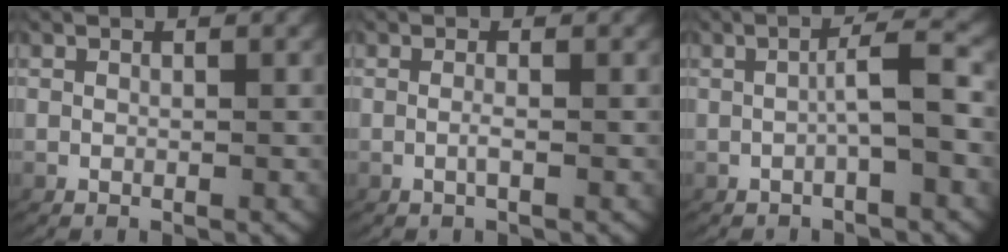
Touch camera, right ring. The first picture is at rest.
{"total": 1.0, "force": [-0.5, 0.0, 0.9], "torque": [-0.022, -0.003, -0.009]}
{"total": 2.9, "force": [-0.7, 0.2, 2.8], "torque": [-0.042, 0.008, -0.012]}